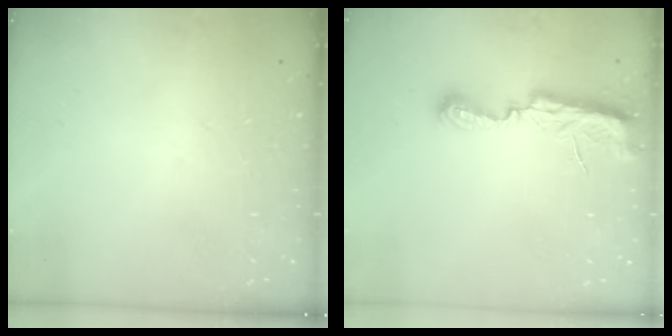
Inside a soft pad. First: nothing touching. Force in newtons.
{"total": 7.0, "press": 7.0, "slide": 0.6}